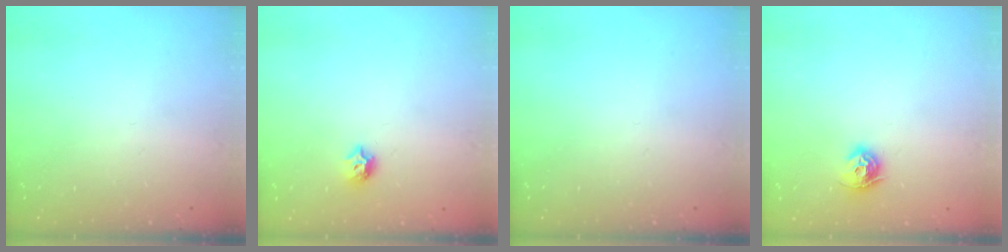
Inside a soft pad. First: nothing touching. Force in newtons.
{"total": 6.3, "press": 6.3, "slide": 0.8}
{"total": 0.0}
{"total": 7.8, "press": 7.8, "slide": 0.4}